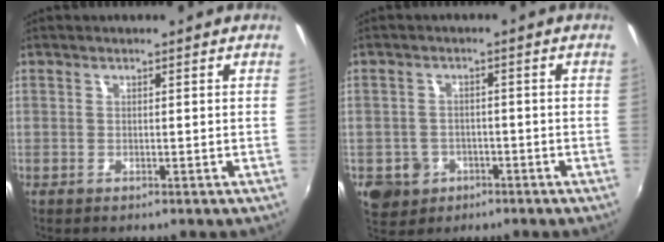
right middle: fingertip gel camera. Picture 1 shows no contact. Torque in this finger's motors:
{"motor_torque": [0.35, -0.38, 0.03, 0.02]}